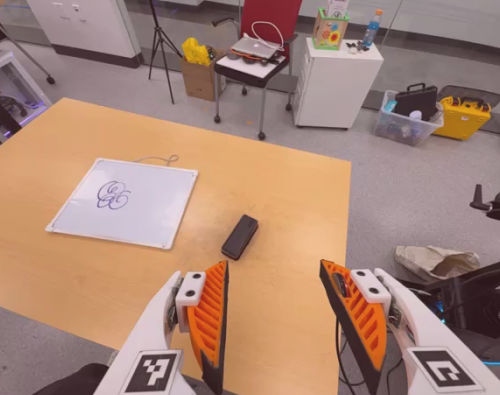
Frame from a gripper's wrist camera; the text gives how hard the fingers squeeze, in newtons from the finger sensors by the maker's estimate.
{"total": 0.0}